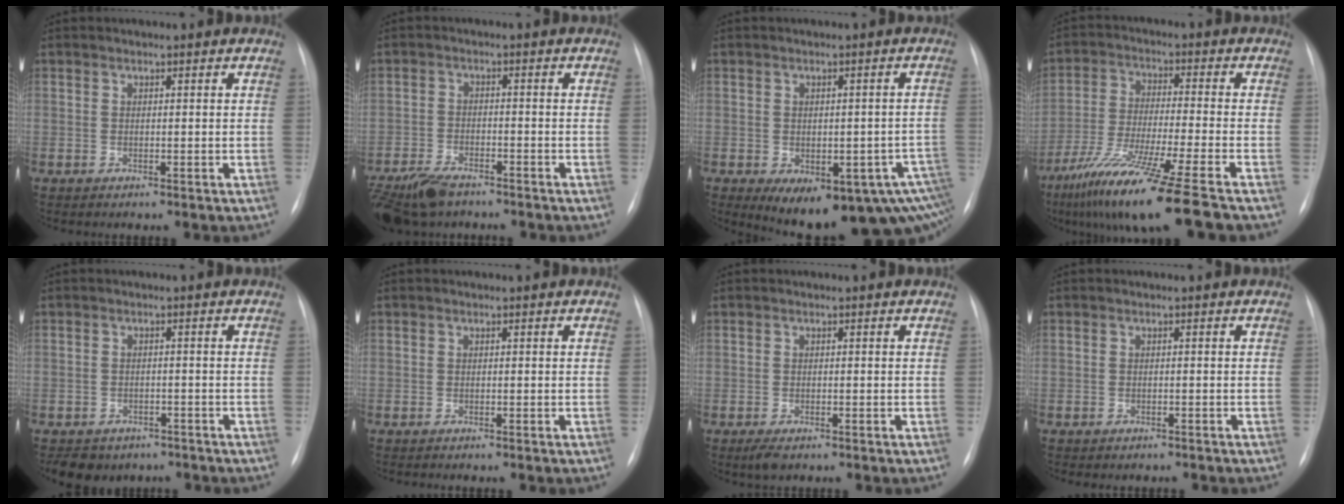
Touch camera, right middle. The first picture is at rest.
{"total": 8.5, "force": [-6.7, 3.2, 4.0], "torque": [-0.075, -0.015, -0.117]}
{"total": 17.9, "force": [-9.6, 7.7, 13.1], "torque": [-0.113, 0.009, -0.100]}
{"total": 15.5, "force": [-11.0, -1.3, 10.8], "torque": [-0.206, -0.055, -0.189]}
{"total": 6.2, "force": [-4.8, 3.8, 1.1], "torque": [-0.010, 0.009, -0.060]}
{"total": 0.9, "force": [-0.7, 0.1, 0.4], "torque": [-0.006, -0.003, -0.008]}
{"total": 2.3, "force": [-1.5, 0.9, 1.5], "torque": [-0.031, -0.005, -0.020]}
{"total": 2.6, "force": [-2.3, 1.0, 0.7], "torque": [-0.011, -0.003, -0.024]}